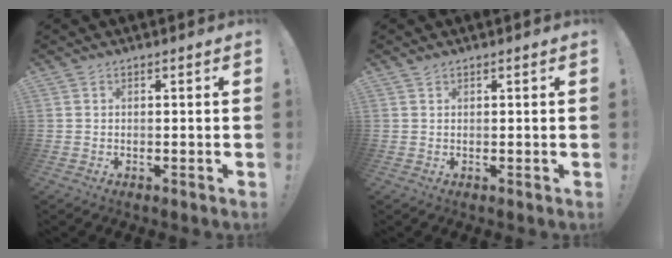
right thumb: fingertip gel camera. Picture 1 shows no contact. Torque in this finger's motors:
{"motor_torque": [-0.04, 0.13, 0.14, 0.09, -0.02]}